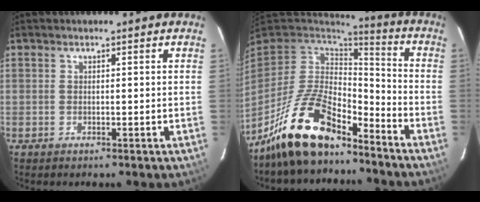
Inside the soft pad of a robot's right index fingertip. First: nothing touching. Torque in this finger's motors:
{"motor_torque": [1.05, -1.10, 1.05, 0.21]}